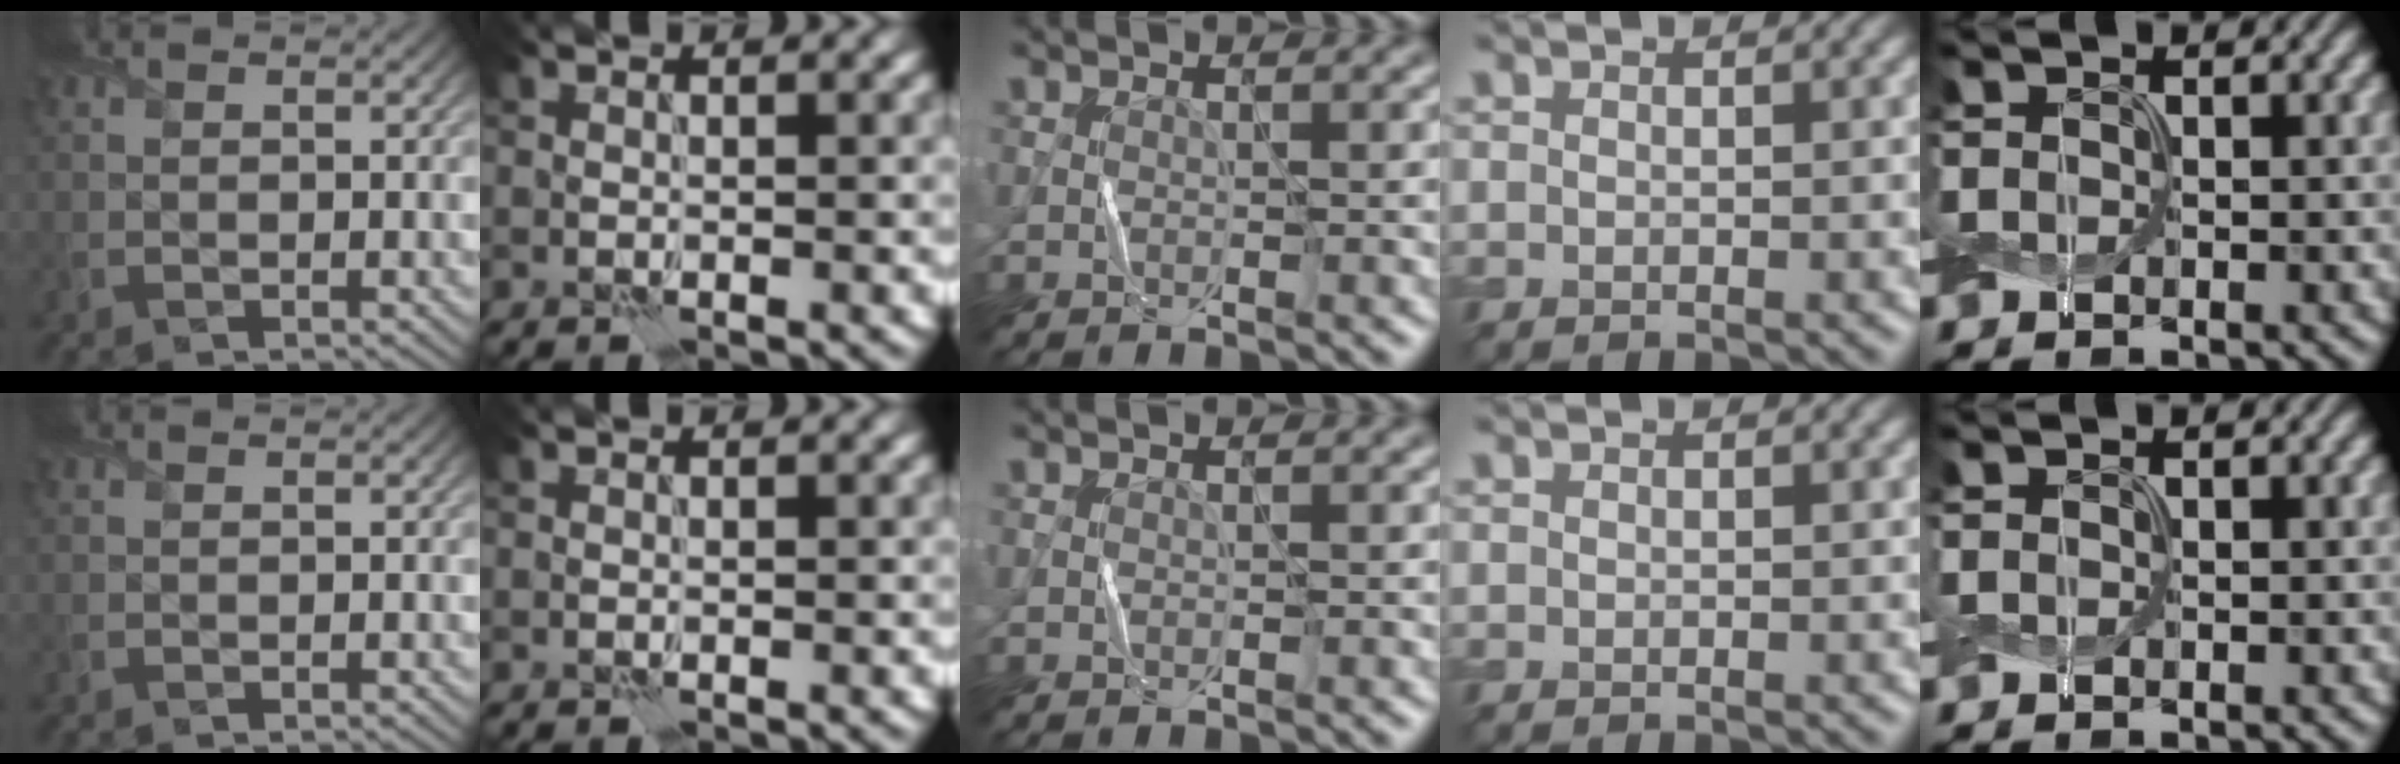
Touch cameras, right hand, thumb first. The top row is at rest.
{}